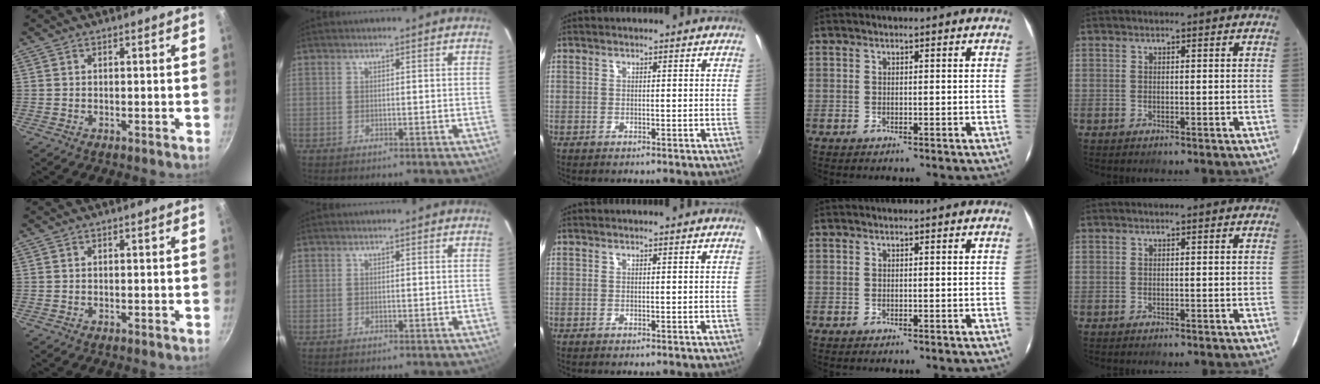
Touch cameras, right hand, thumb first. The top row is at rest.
{}